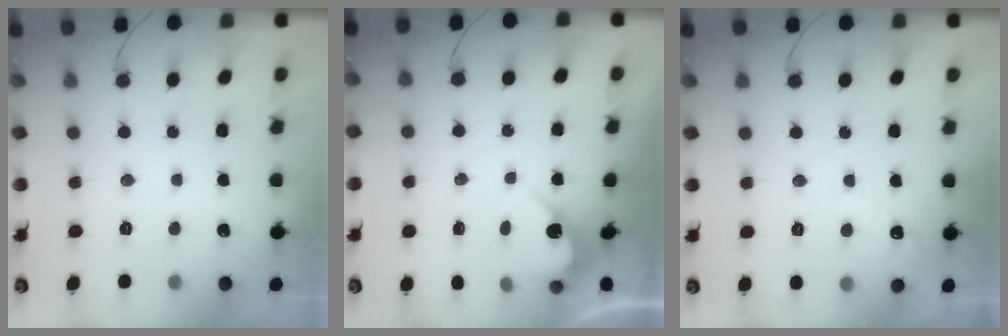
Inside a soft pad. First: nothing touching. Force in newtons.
{"total": 2.9, "press": 2.9, "slide": 0.1}
{"total": 2.9, "press": 2.9, "slide": 0.2}